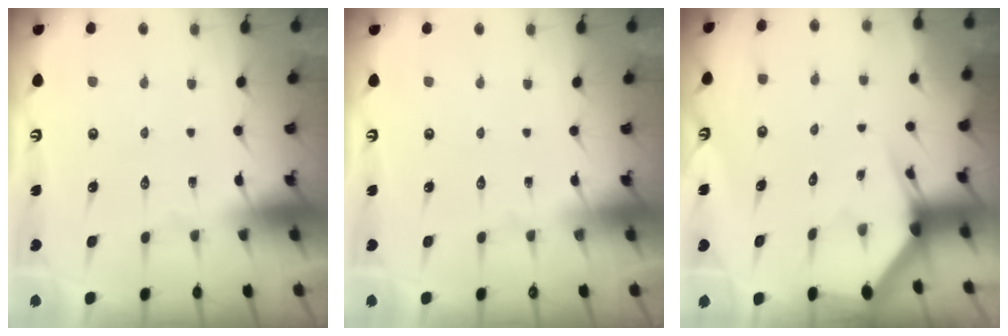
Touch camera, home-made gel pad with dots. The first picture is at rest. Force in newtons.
{"total": 0.0}
{"total": 3.0, "press": 3.0, "slide": 0.1}